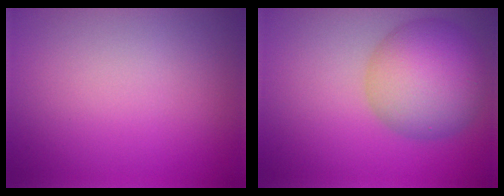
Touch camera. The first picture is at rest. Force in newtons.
{"total": 8.1, "press": 8.1, "slide": 0.3}